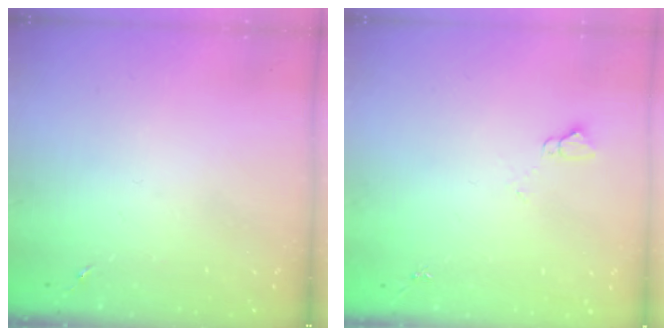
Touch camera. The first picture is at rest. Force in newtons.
{"total": 3.1, "press": 3.0, "slide": 0.3}